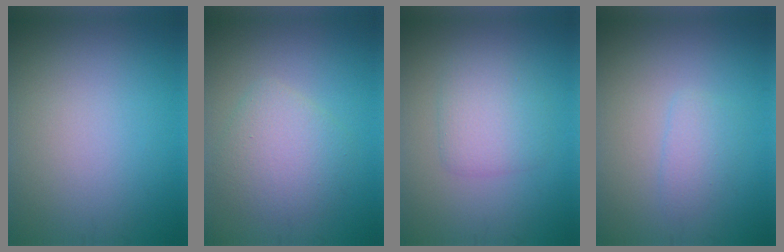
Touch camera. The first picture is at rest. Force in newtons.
{"total": 3.6, "press": 3.6, "slide": 0.4}
{"total": 3.0, "press": 3.0, "slide": 0.0}
{"total": 1.6, "press": 1.6, "slide": 0.1}